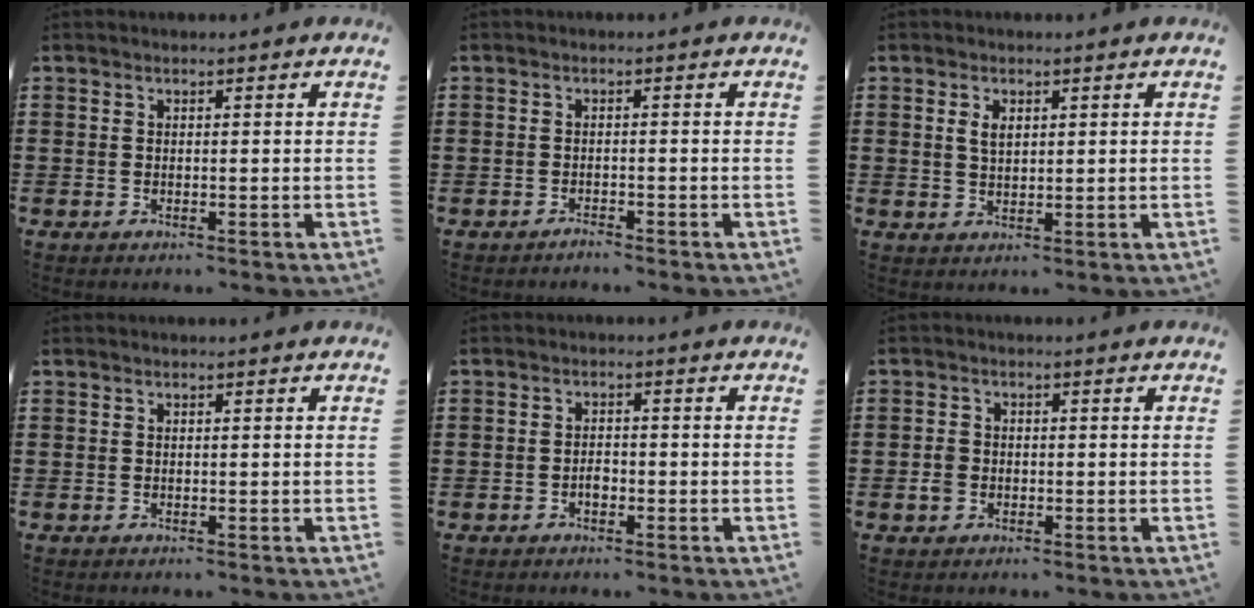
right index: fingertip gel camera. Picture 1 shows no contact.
{"total": 1.1, "force": [-1.1, 0.0, 0.0], "torque": [-0.003, 0.001, -0.022]}
{"total": 2.2, "force": [0.8, 1.2, 1.7], "torque": [-0.035, 0.005, 0.014]}
{"total": 0.0}
{"total": 1.7, "force": [-0.8, 1.0, 1.1], "torque": [-0.023, 0.001, -0.015]}
{"total": 2.2, "force": [-0.7, 1.8, 1.1], "torque": [-0.030, 0.001, -0.016]}